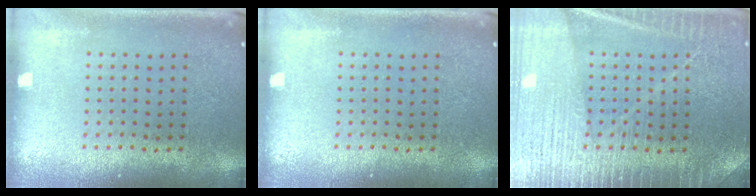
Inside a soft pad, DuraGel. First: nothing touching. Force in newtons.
{"total": 0.0}
{"total": 3.7, "press": 3.7, "slide": 0.6}